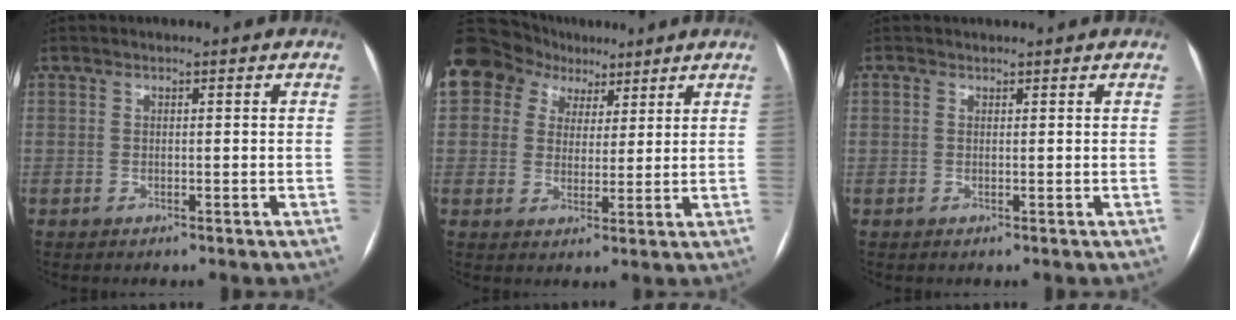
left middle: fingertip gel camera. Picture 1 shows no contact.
{"total": 21.6, "force": [11.4, 16.3, 8.5], "torque": [-0.262, 0.097, 0.213]}
{"total": 1.0, "force": [0.9, 0.3, 0.3], "torque": [-0.012, 0.016, 0.016]}